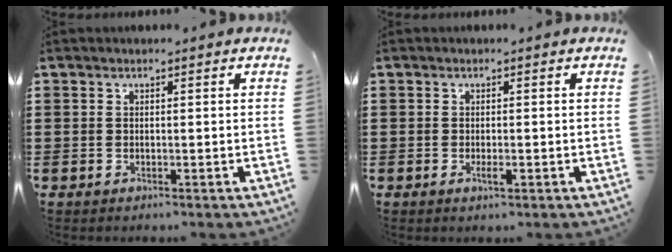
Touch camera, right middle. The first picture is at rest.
{"total": 1.4, "force": [-0.4, 0.4, 1.2], "torque": [-0.023, -0.005, -0.007]}